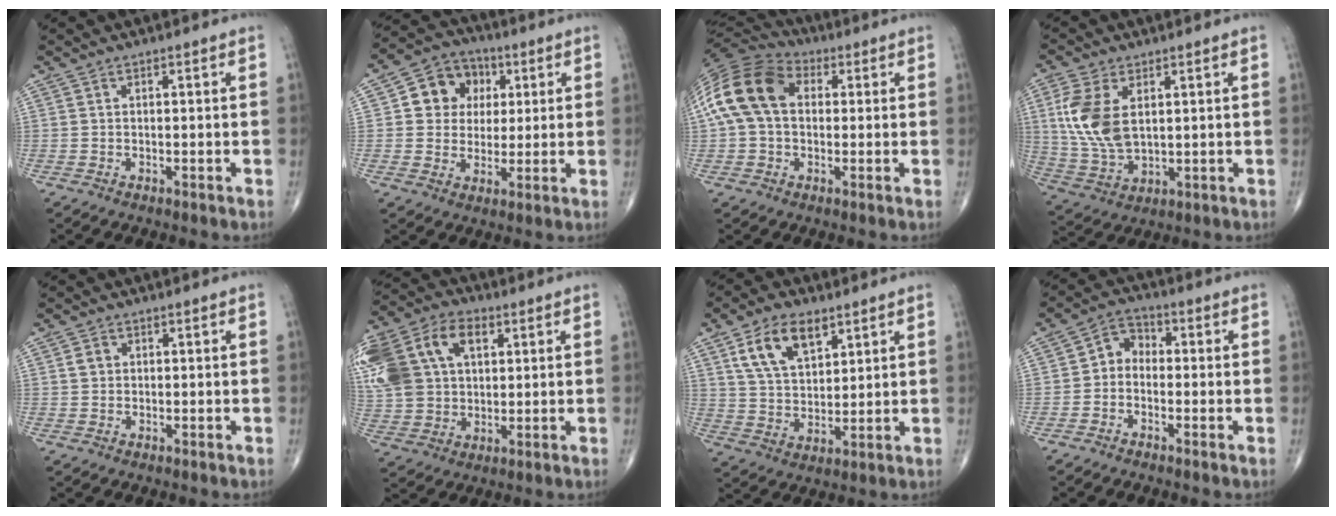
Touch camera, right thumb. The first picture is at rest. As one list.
[{"total": 10.4, "force": [2.5, 9.1, 4.4], "torque": [-0.027, 0.003, 0.035]}, {"total": 15.2, "force": [2.2, 10.6, 10.7], "torque": [-0.212, 0.039, 0.031]}, {"total": 11.8, "force": [2.8, 6.8, 9.2], "torque": [-0.197, -0.011, 0.063]}, {"total": 1.8, "force": [0.4, 1.5, 0.8], "torque": [-0.010, 0.002, 0.006]}, {"total": 24.0, "force": [7.3, 16.8, 15.5], "torque": [-0.362, 0.051, 0.141]}, {"total": 11.3, "force": [5.8, 6.3, 7.3], "torque": [-0.116, -0.022, 0.114]}, {"total": 4.8, "force": [-0.9, 3.8, 2.7], "torque": [-0.025, 0.023, -0.036]}]